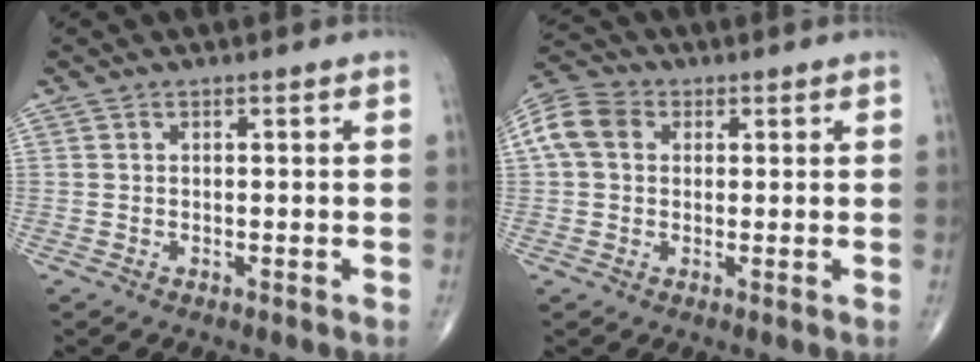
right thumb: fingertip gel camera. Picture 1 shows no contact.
{"total": 8.3, "force": [2.0, 6.1, 5.2], "torque": [-0.113, 0.025, 0.032]}